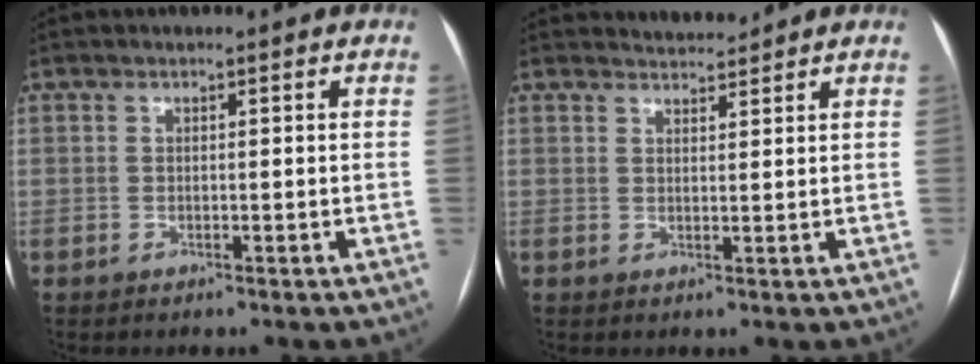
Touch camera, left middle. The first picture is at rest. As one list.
[{"total": 2.4, "force": [2.3, 0.1, -0.2], "torque": [-0.004, 0.006, 0.043]}]